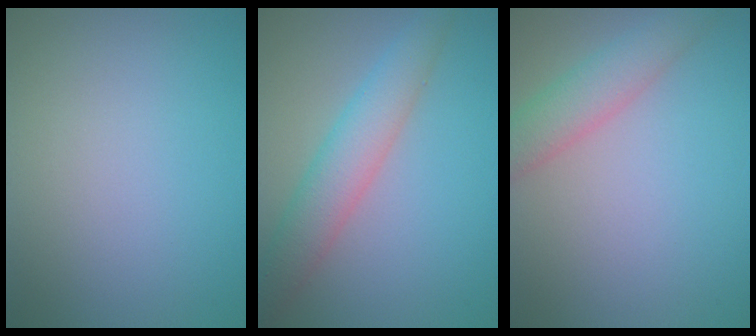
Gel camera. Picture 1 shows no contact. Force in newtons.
{"total": 4.5, "press": 4.5, "slide": 0.2}
{"total": 3.3, "press": 3.3, "slide": 0.2}